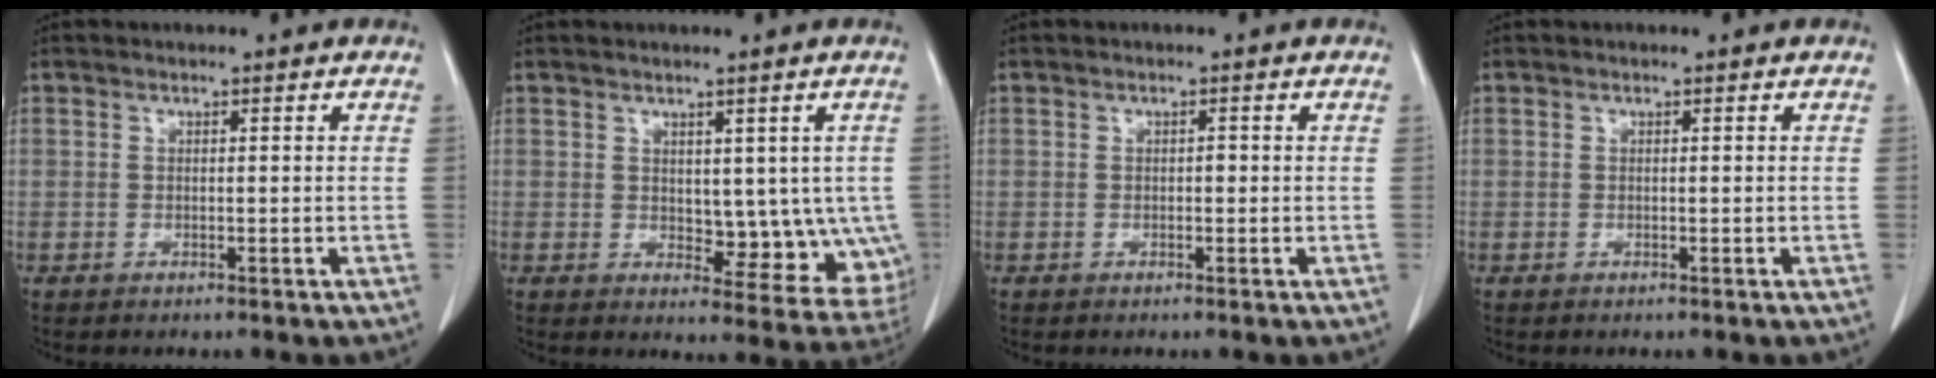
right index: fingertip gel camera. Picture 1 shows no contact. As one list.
[{"total": 8.9, "force": [0.3, 5.2, 7.2], "torque": [-0.065, 0.002, 0.018]}, {"total": 0.6, "force": [-0.1, 0.3, 0.5], "torque": [-0.005, 0.002, -0.001]}, {"total": 0.0}]